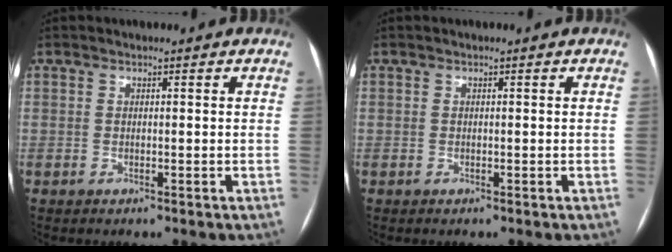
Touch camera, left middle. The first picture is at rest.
{"total": 0.0}